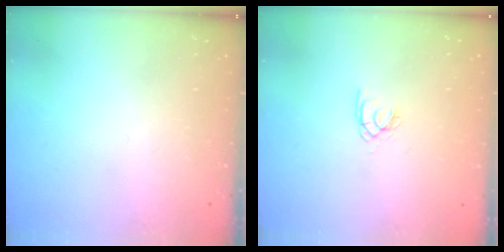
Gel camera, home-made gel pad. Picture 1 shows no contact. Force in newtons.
{"total": 1.7, "press": 1.6, "slide": 0.4}